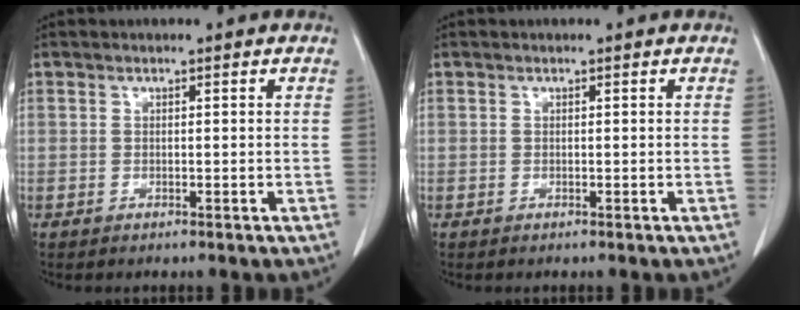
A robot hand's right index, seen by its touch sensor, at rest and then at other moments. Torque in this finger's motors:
{"motor_torque": [-0.01, -0.01, 0.02, 0.00]}